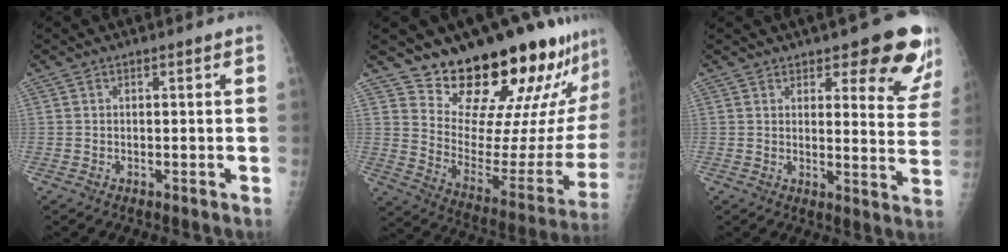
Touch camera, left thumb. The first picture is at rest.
{"total": 24.8, "force": [22.0, 6.8, 9.2], "torque": [-0.091, -0.187, 0.301]}
{"total": 12.3, "force": [8.2, 4.2, 8.1], "torque": [-0.049, -0.052, 0.092]}